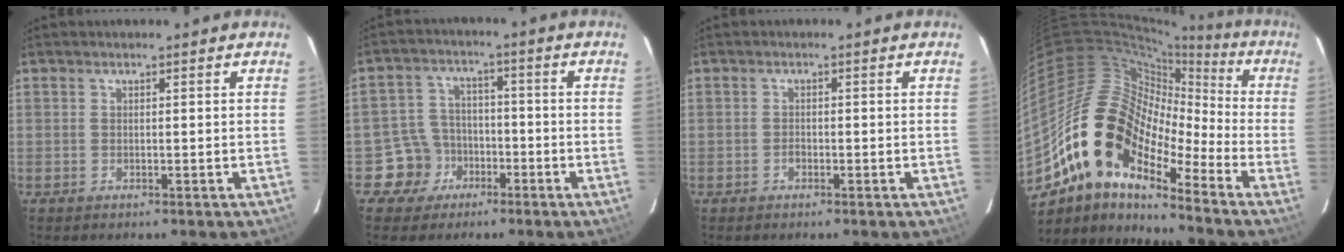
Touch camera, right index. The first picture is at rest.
{"total": 6.8, "force": [-3.6, 5.7, 0.4], "torque": [-0.027, 0.030, -0.056]}
{"total": 1.0, "force": [-0.6, 0.7, 0.3], "torque": [-0.006, 0.002, -0.010]}
{"total": 16.6, "force": [-9.6, 8.5, 10.6], "torque": [-0.173, 0.000, -0.197]}